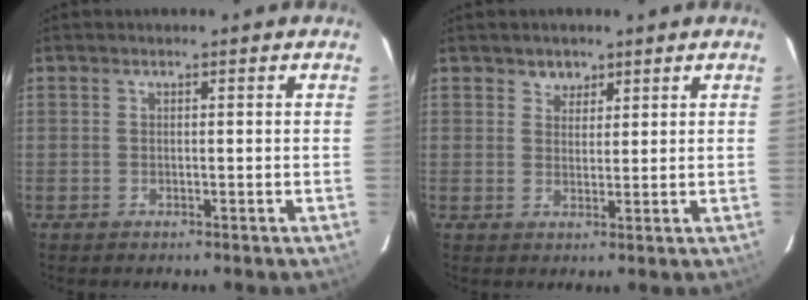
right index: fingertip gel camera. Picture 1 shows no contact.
{"total": 2.7, "force": [1.7, 2.0, 0.3], "torque": [0.005, 0.005, 0.028]}